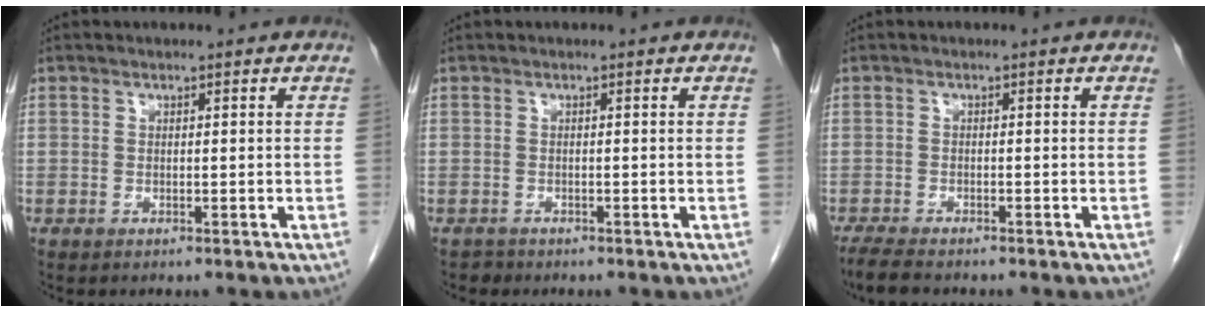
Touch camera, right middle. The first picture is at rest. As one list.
[{"total": 0.8, "force": [-0.7, 0.4, -0.1], "torque": [-0.002, 0.001, -0.015]}, {"total": 4.1, "force": [-3.5, 0.8, 1.9], "torque": [-0.040, -0.013, -0.060]}]